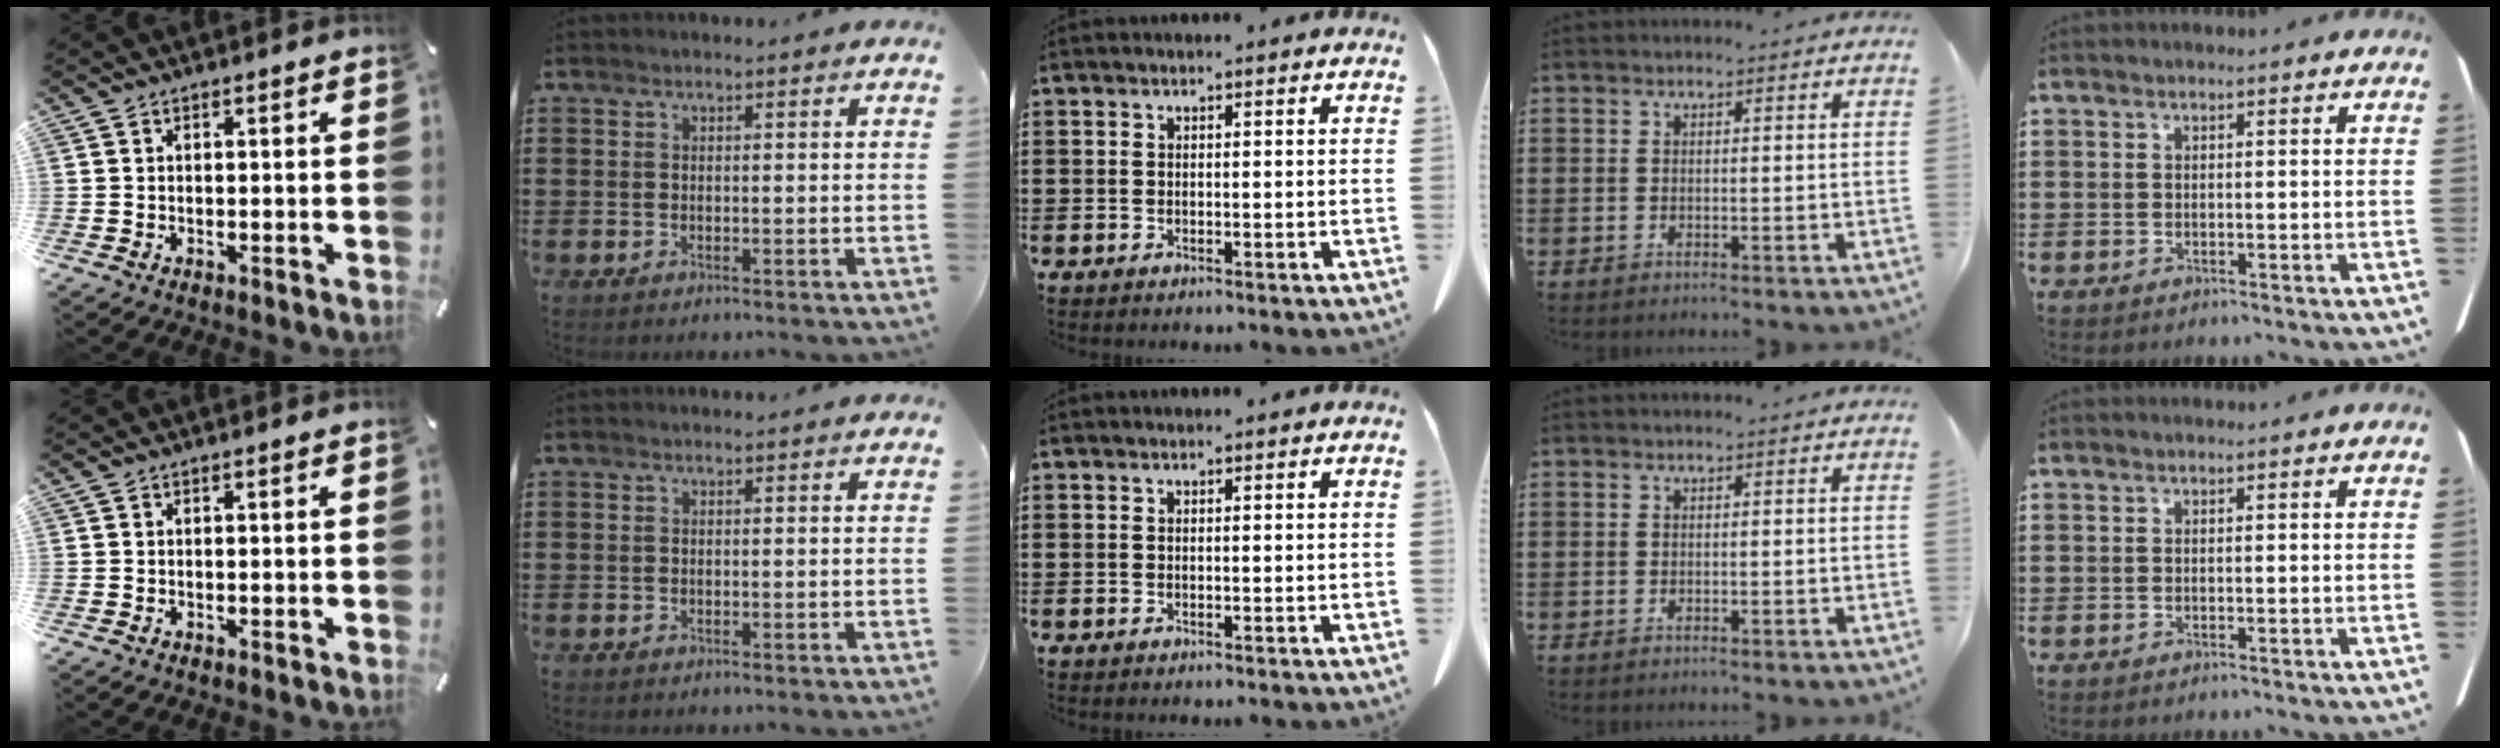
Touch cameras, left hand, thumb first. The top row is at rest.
{}